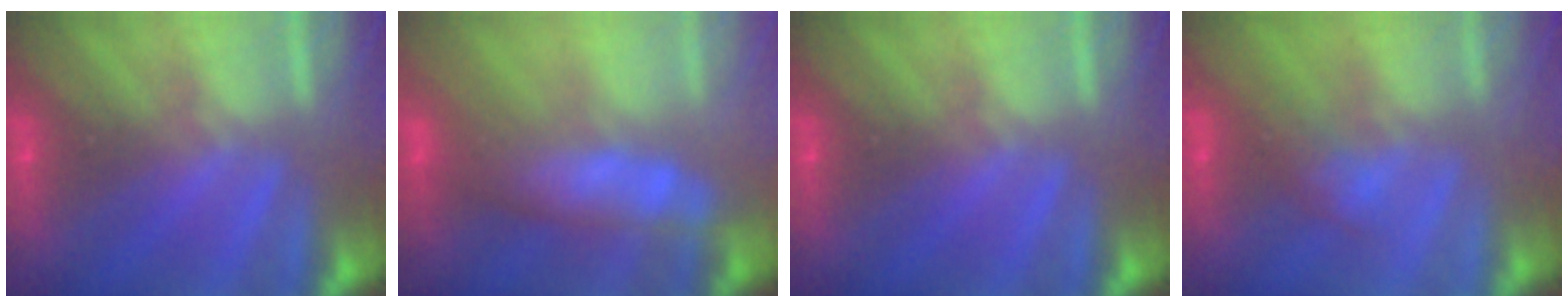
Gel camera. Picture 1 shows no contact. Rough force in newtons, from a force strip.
{"total": 3.5}
{"total": 0.0}
{"total": 2.9}